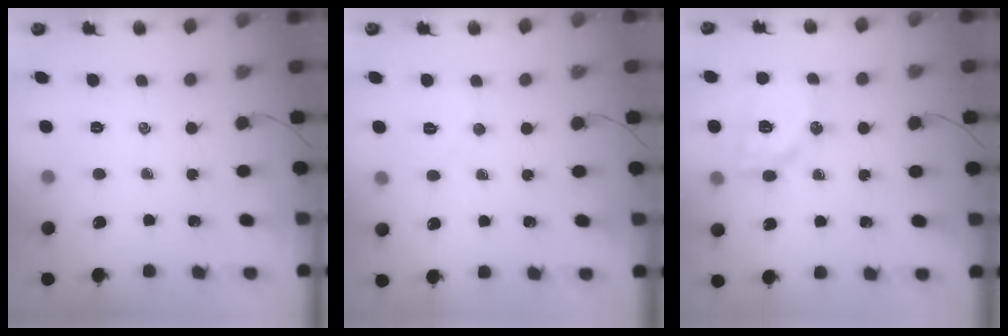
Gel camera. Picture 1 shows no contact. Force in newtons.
{"total": 4.8, "press": 4.6, "slide": 1.0}
{"total": 14.2, "press": 14.0, "slide": 1.9}